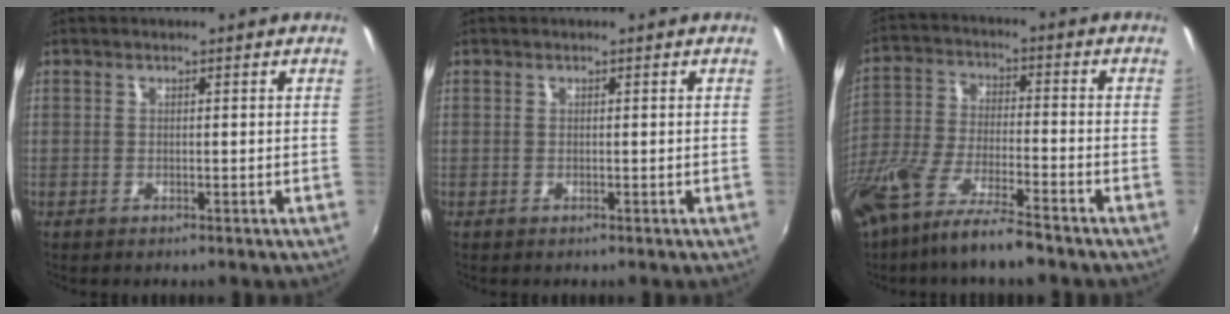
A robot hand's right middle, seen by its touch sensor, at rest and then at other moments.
{"total": 0.0}
{"total": 14.5, "force": [-10.8, 2.6, 9.4], "torque": [-0.199, -0.036, -0.201]}